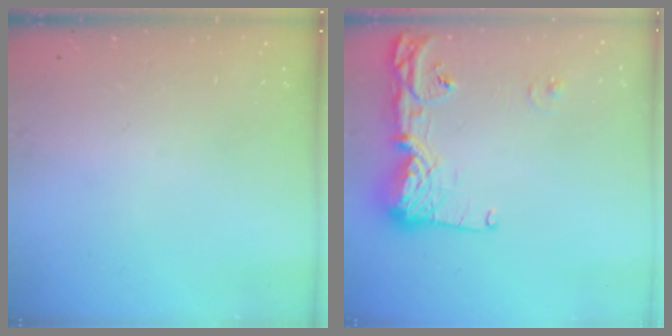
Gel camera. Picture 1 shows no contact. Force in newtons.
{"total": 14.9, "press": 14.8, "slide": 1.2}